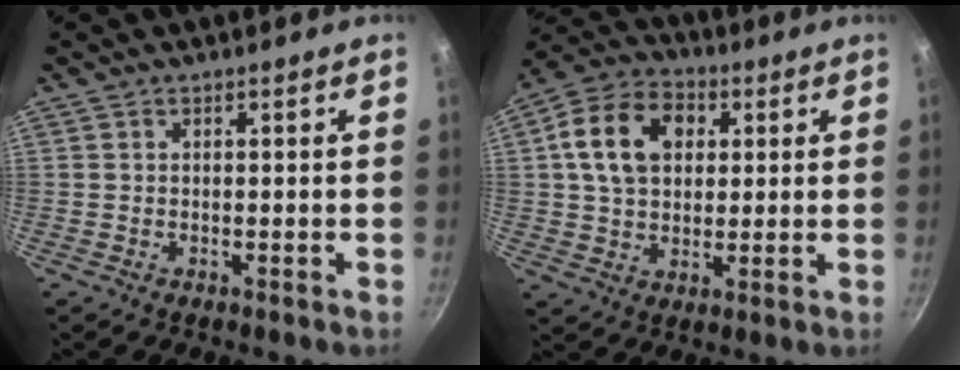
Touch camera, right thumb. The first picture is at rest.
{"total": 14.0, "force": [3.5, 10.2, 8.9], "torque": [-0.140, 0.012, 0.047]}